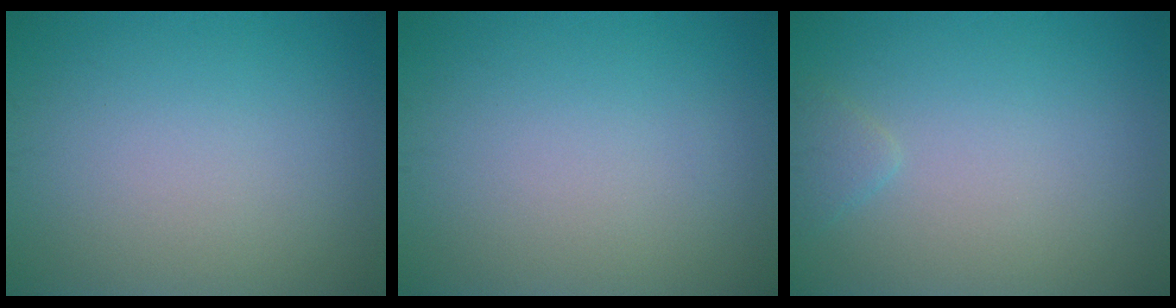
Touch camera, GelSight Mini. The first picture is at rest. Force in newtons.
{"total": 0.0}
{"total": 1.0, "press": 1.0, "slide": 0.1}